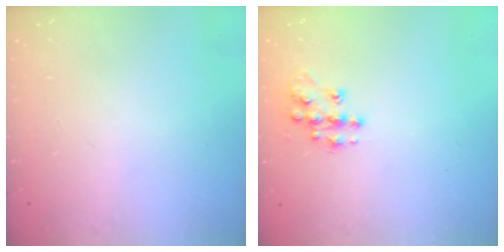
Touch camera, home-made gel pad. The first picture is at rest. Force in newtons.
{"total": 11.4, "press": 11.4, "slide": 0.8}